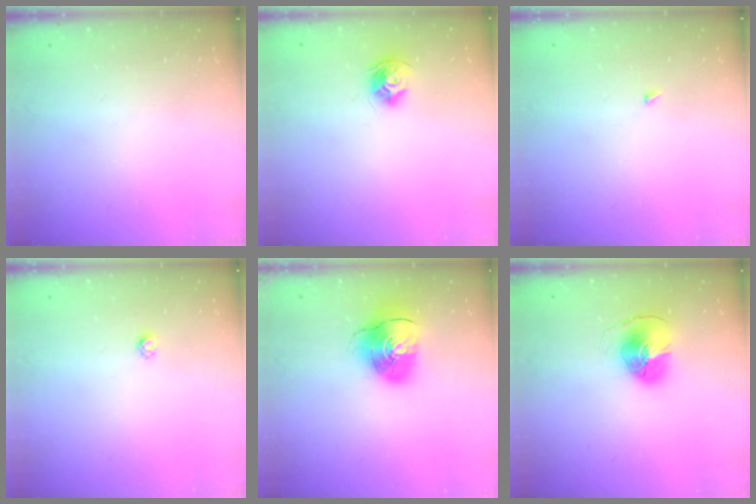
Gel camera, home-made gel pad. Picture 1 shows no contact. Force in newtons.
{"total": 8.5, "press": 8.5, "slide": 0.4}
{"total": 1.9, "press": 1.9, "slide": 0.3}
{"total": 2.3, "press": 2.3, "slide": 0.2}
{"total": 10.6, "press": 10.5, "slide": 1.5}
{"total": 8.1, "press": 8.1, "slide": 0.1}